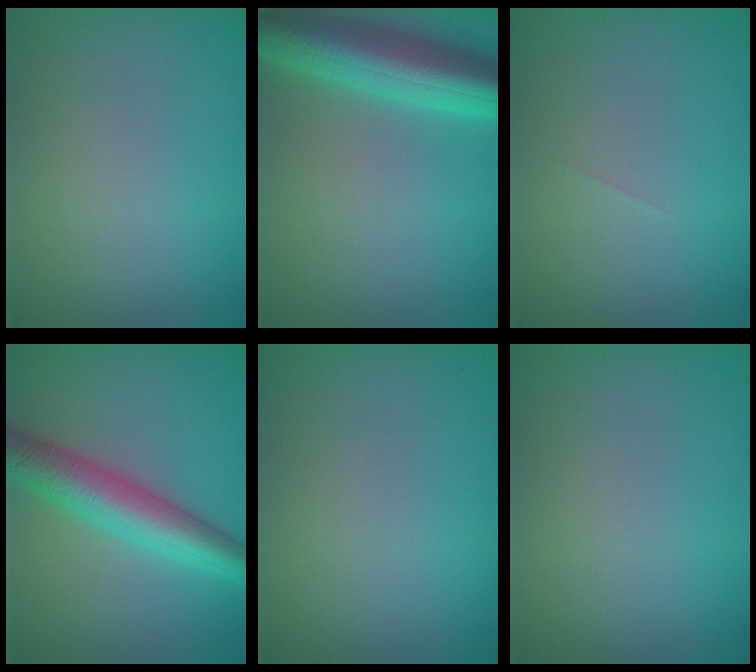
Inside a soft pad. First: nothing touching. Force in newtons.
{"total": 8.9, "press": 8.9, "slide": 0.3}
{"total": 0.0}
{"total": 6.7, "press": 6.7, "slide": 0.1}
{"total": 0.0}
{"total": 0.0}